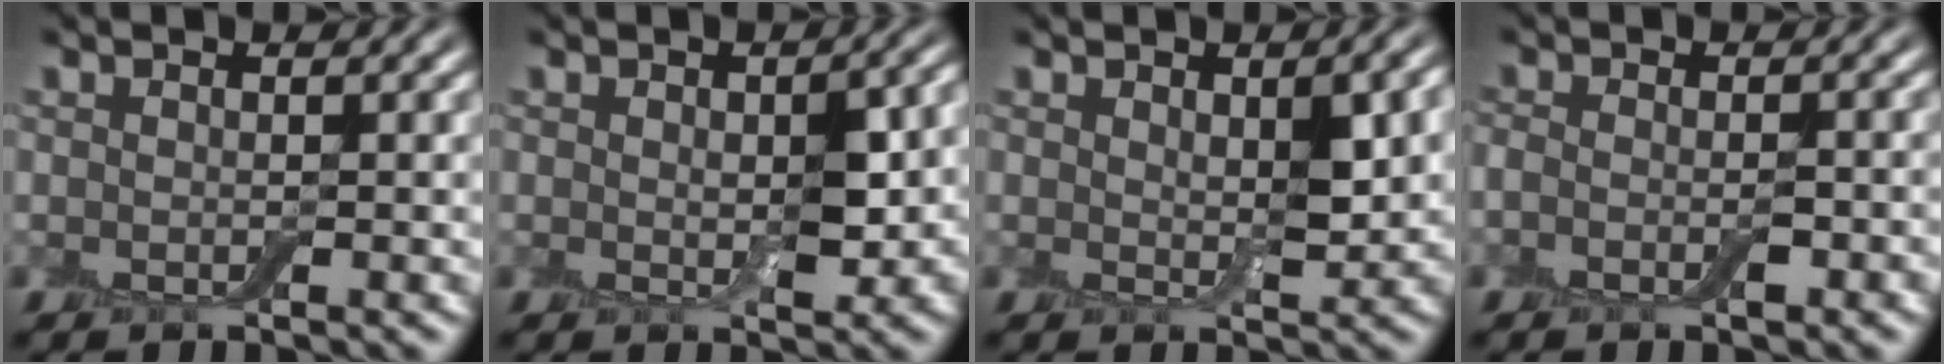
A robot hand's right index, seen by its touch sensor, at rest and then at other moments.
{"total": 4.3, "force": [-0.1, 2.1, 3.8], "torque": [-0.059, -0.004, 0.003]}
{"total": 3.3, "force": [0.6, 1.3, 3.0], "torque": [-0.047, -0.005, 0.012]}
{"total": 2.3, "force": [-1.1, 0.9, 1.7], "torque": [-0.036, -0.001, -0.025]}